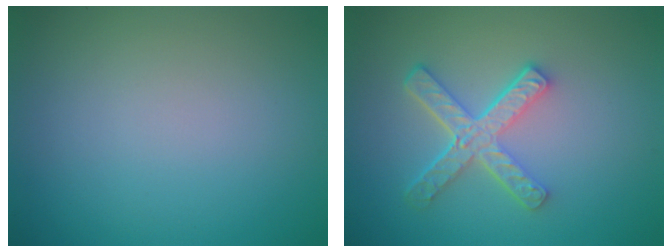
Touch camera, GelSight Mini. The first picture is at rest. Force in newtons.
{"total": 4.5, "press": 3.2, "slide": 3.1}